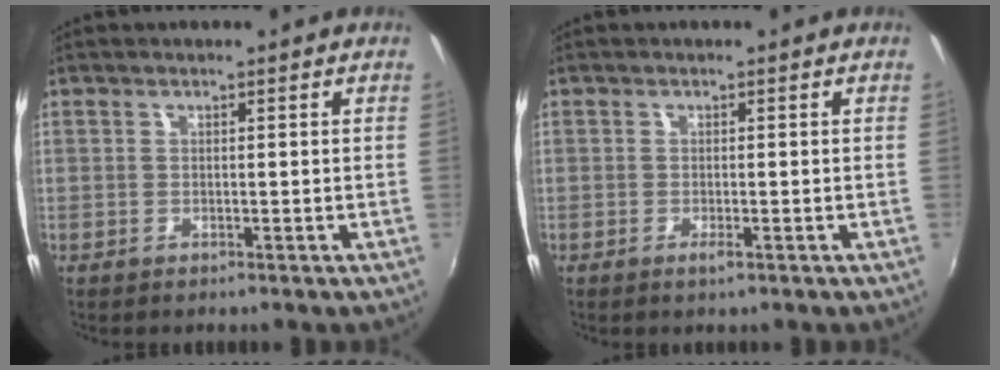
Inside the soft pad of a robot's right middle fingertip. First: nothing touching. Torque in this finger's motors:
{"motor_torque": [0.85, -1.29, 0.09, 0.02]}